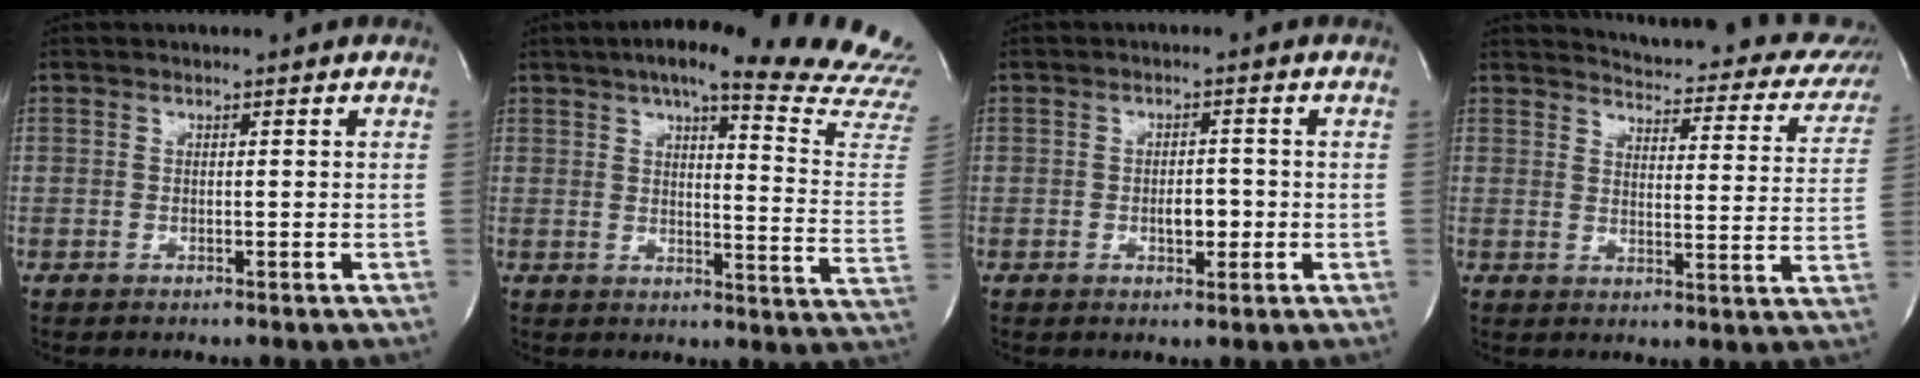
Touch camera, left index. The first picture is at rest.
{"total": 23.9, "force": [20.9, 1.5, 11.5], "torque": [-0.147, -0.088, 0.231]}
{"total": 3.0, "force": [-1.5, 1.4, 2.2], "torque": [-0.033, -0.006, -0.019]}
{"total": 20.1, "force": [18.8, 4.8, 5.4], "torque": [-0.052, -0.079, 0.195]}